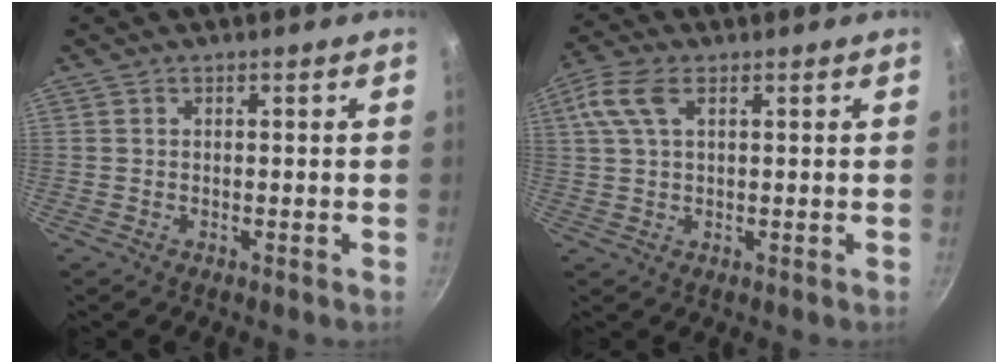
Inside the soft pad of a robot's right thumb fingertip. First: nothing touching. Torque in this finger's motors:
{"motor_torque": [0.00, 0.26, 0.59, 0.57, 0.10]}